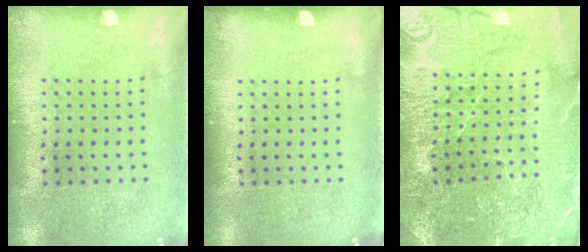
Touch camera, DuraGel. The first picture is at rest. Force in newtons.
{"total": 0.0}
{"total": 3.3, "press": 3.3, "slide": 0.2}